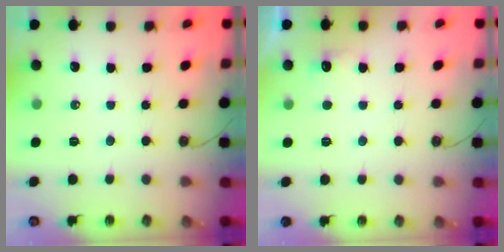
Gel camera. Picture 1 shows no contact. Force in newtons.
{"total": 2.9, "press": 2.7, "slide": 0.9}